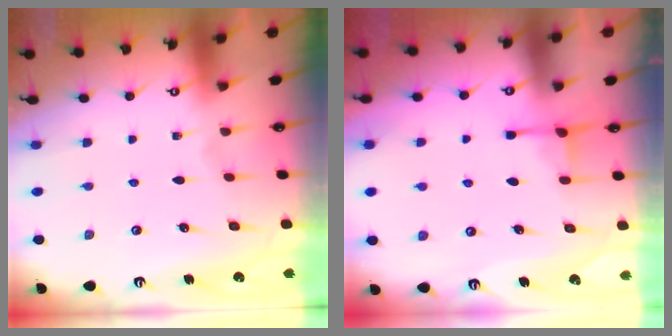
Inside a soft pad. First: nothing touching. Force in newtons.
{"total": 2.9, "press": 2.8, "slide": 0.5}